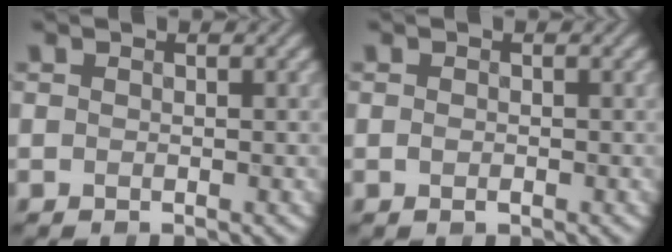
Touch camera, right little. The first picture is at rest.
{"total": 0.0}